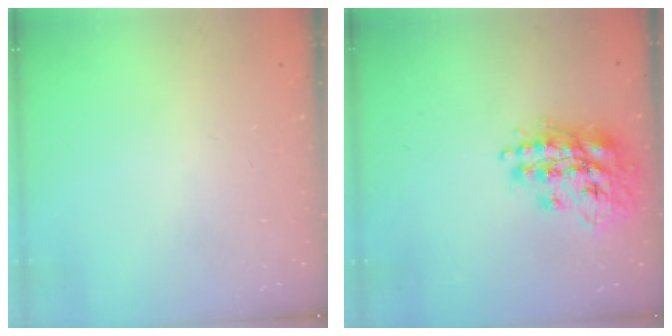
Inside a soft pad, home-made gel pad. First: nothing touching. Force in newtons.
{"total": 17.1, "press": 17.0, "slide": 1.4}